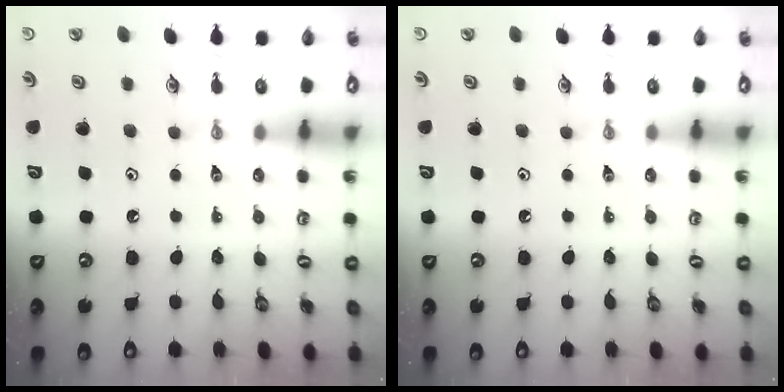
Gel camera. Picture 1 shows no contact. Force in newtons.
{"total": 0.0}